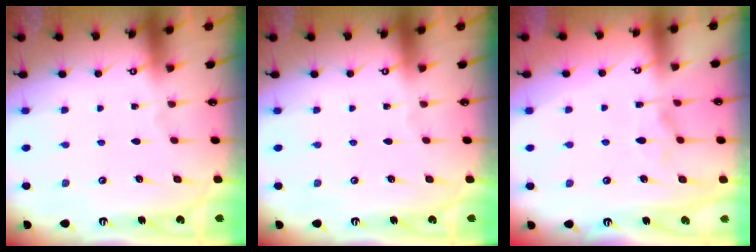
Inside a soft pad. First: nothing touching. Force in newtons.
{"total": 0.0}
{"total": 2.0, "press": 1.4, "slide": 1.4}